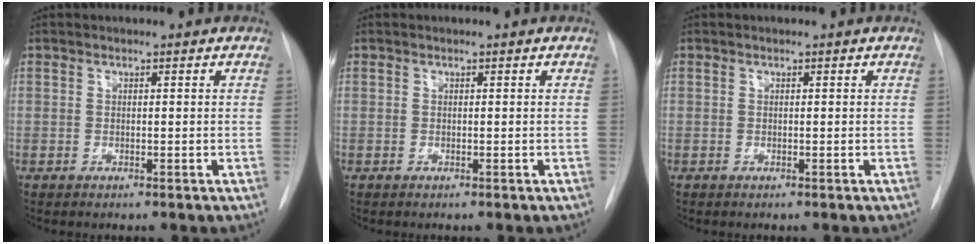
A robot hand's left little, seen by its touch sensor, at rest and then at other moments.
{"total": 0.0}
{"total": 0.0}